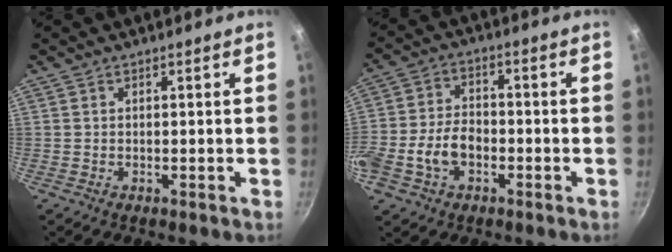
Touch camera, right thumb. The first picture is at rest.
{"total": 9.1, "force": [-3.0, 6.1, 6.1], "torque": [-0.105, 0.031, -0.064]}